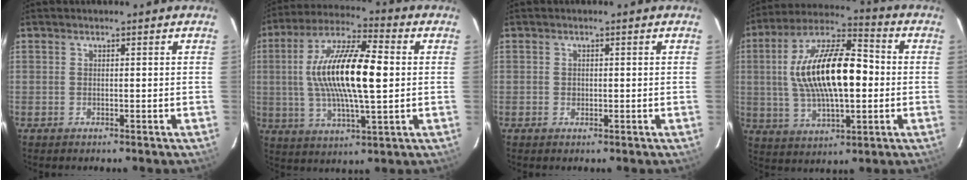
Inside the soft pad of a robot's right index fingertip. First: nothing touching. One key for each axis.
{"total": 17.8, "fx": 1.5, "fy": 4.7, "fz": 17.1, "tx": -0.325, "ty": 0.012, "tz": 0.021}
{"total": 0.9, "fx": -0.1, "fy": 0.9, "fz": 0.3, "tx": -0.004, "ty": 0.001, "tz": -0.002}
{"total": 19.5, "fx": 0.6, "fy": 7.9, "fz": 17.8, "tx": -0.334, "ty": 0.016, "tz": 0.010}